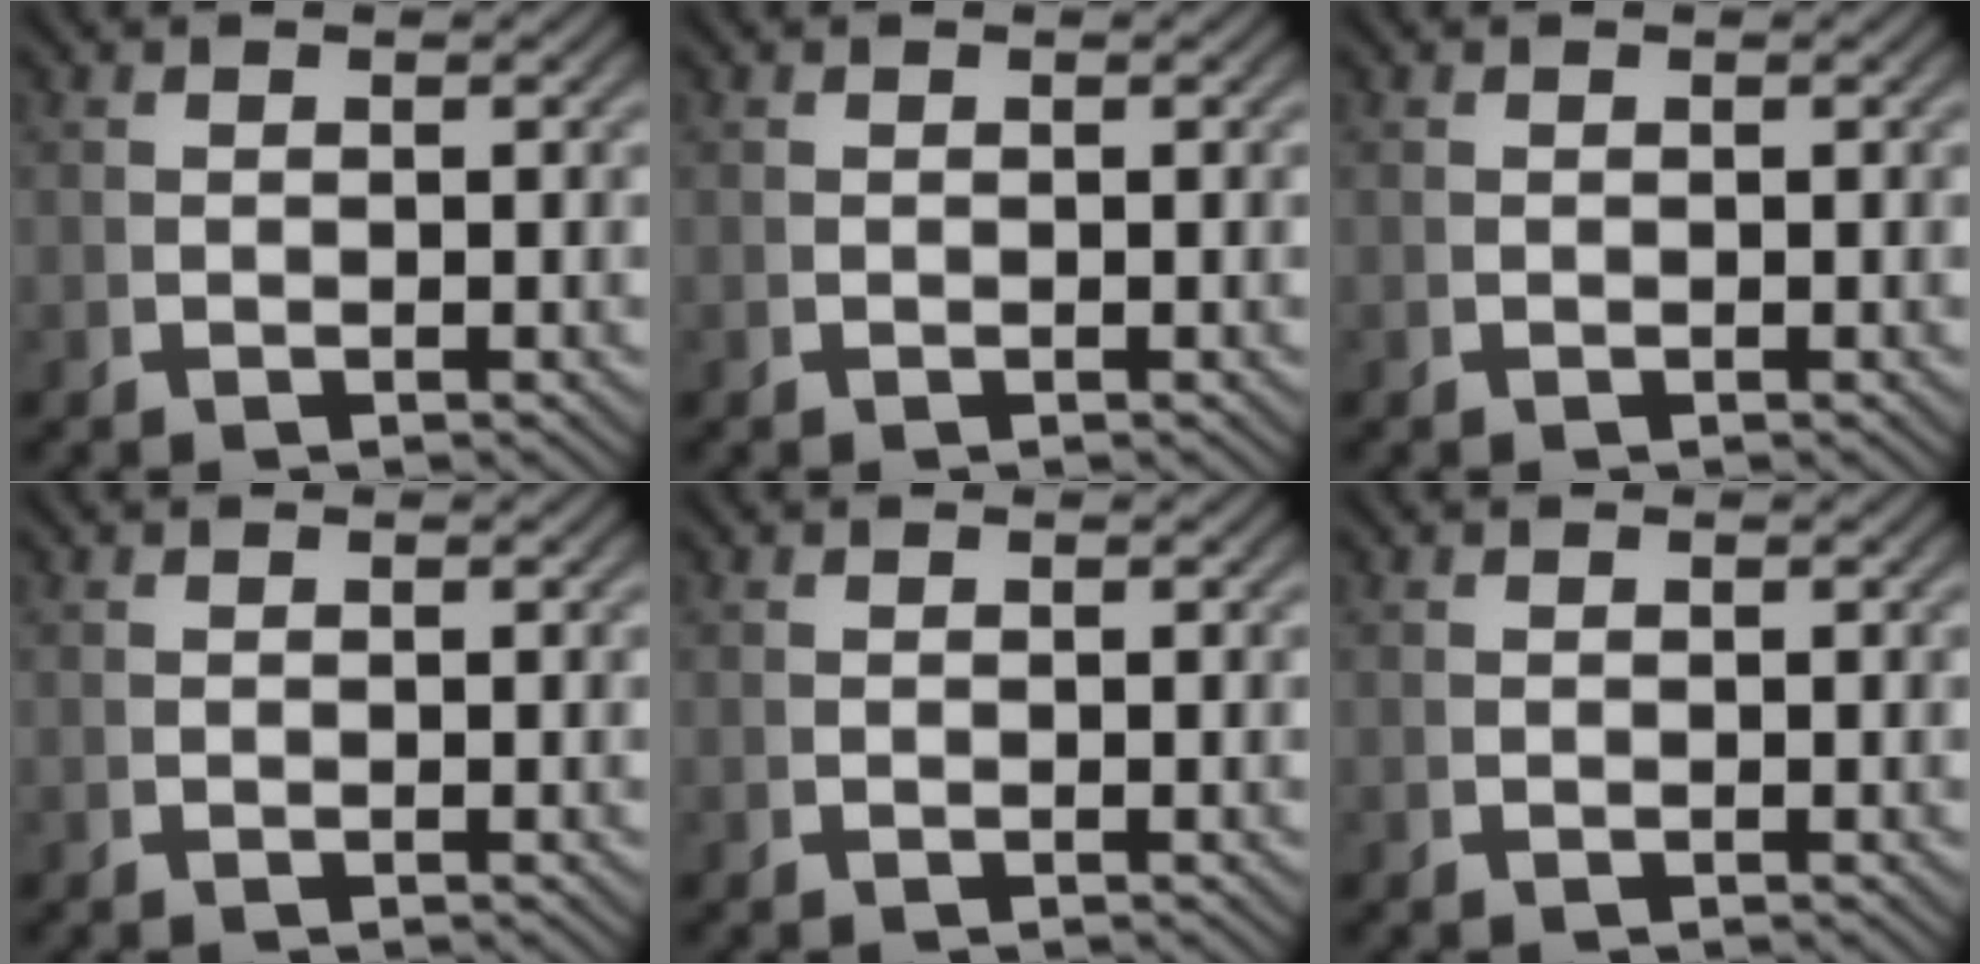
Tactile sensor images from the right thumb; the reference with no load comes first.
{"total": 0.0}
{"total": 0.0}
{"total": 0.0}
{"total": 0.0}
{"total": 0.0}